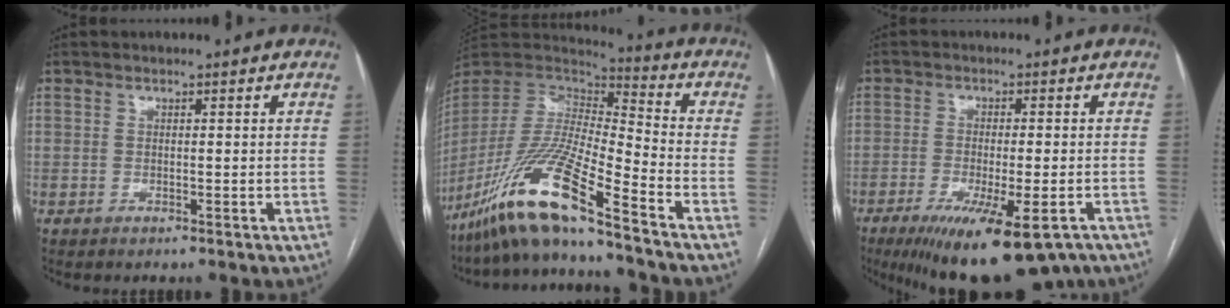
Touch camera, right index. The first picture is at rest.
{"total": 17.3, "force": [-12.5, -0.2, 12.0], "torque": [-0.246, -0.031, -0.244]}
{"total": 17.2, "force": [-12.0, 4.0, 11.6], "torque": [-0.147, -0.029, -0.169]}